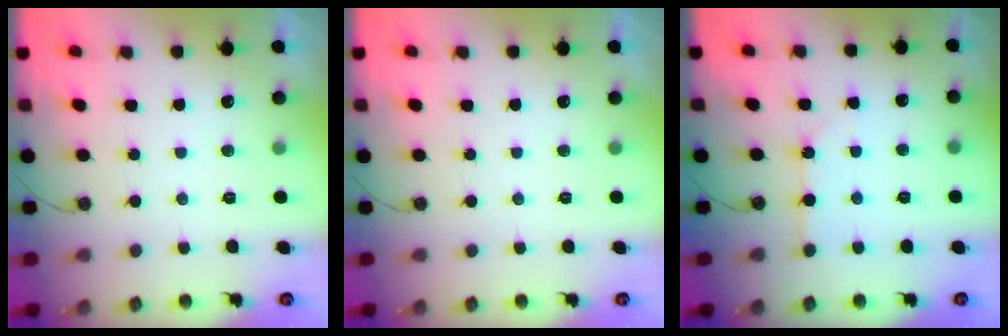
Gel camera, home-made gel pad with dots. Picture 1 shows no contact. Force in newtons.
{"total": 0.0}
{"total": 3.8, "press": 3.8, "slide": 0.6}